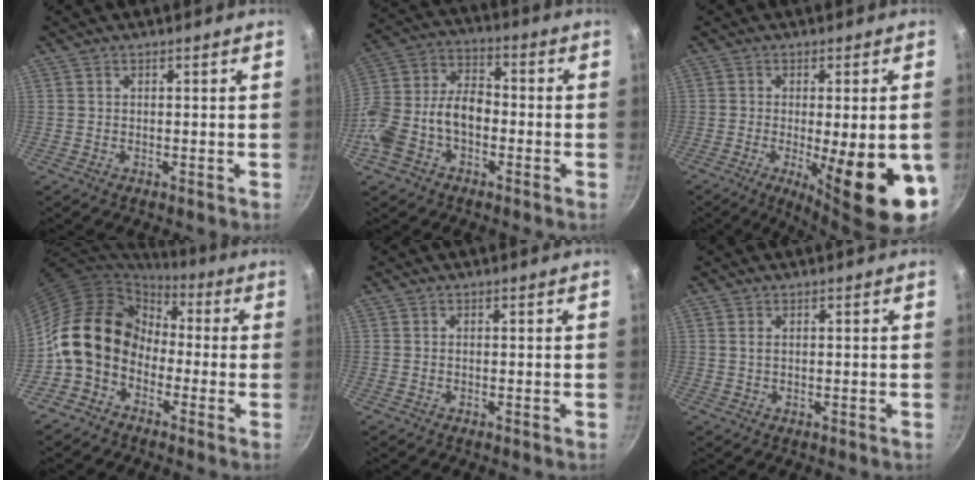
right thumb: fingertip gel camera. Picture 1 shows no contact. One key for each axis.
{"total": 15.2, "fx": -3.8, "fy": 10.0, "fz": 10.8, "tx": -0.190, "ty": 0.051, "tz": -0.082}
{"total": 17.8, "fx": -4.7, "fy": 4.6, "fz": 16.5, "tx": -0.205, "ty": -0.010, "tz": -0.052}
{"total": 14.0, "fx": -1.8, "fy": 11.2, "fz": 8.3, "tx": -0.111, "ty": 0.041, "tz": -0.051}
{"total": 0.0}
{"total": 1.1, "fx": 0.3, "fy": 0.6, "fz": 0.8, "tx": -0.015, "ty": 0.001, "tz": 0.005}